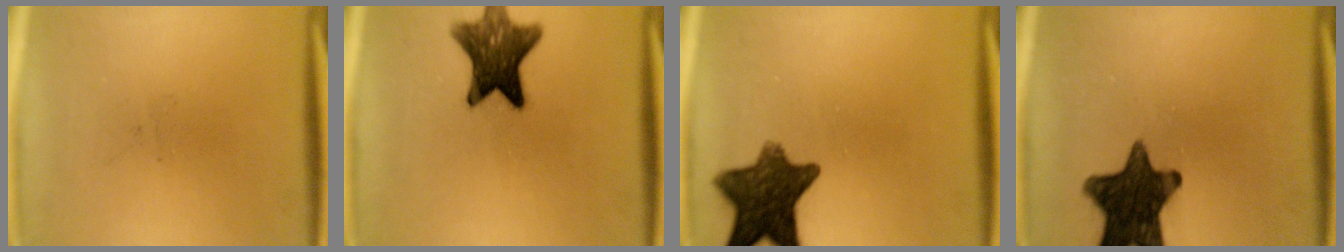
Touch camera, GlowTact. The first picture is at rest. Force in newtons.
{"total": 11.5}
{"total": 11.2}
{"total": 14.3}